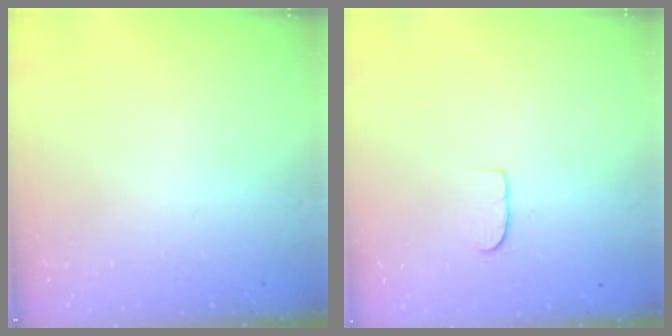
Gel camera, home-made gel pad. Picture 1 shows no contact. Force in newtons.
{"total": 4.9, "press": 4.9, "slide": 0.3}